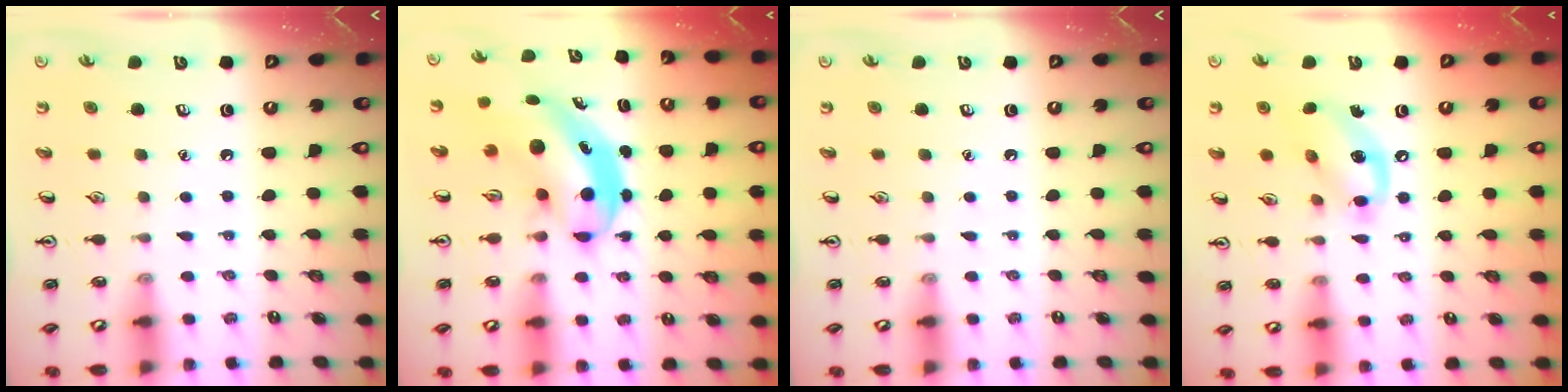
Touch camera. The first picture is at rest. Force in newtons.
{"total": 6.2, "press": 6.0, "slide": 1.7}
{"total": 0.0}
{"total": 12.5, "press": 12.2, "slide": 2.8}